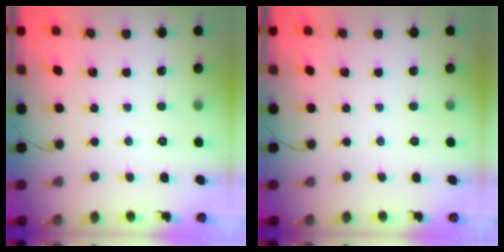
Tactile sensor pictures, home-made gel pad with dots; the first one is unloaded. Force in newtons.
{"total": 0.0}